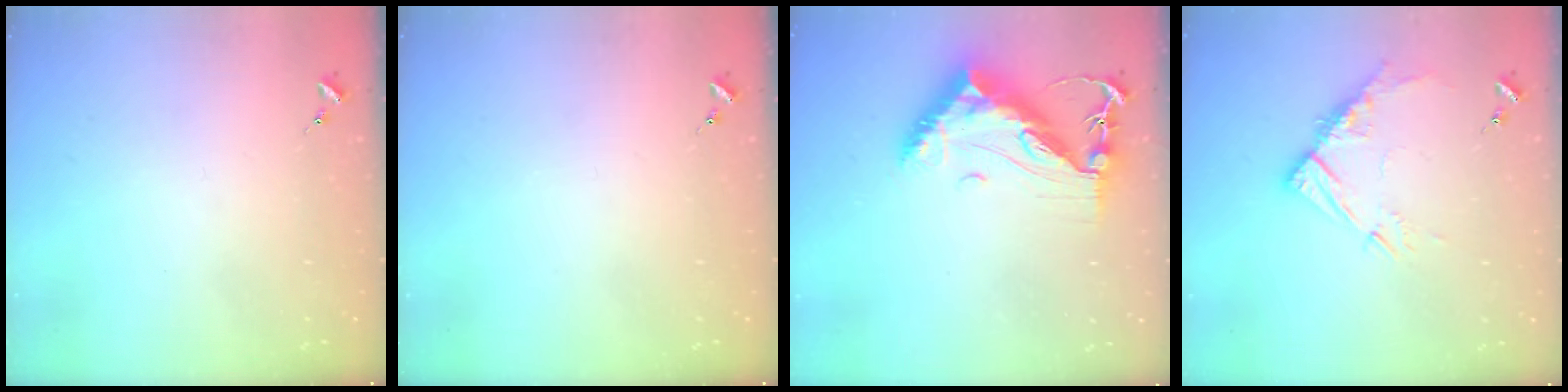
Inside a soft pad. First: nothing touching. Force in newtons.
{"total": 0.0}
{"total": 13.5, "press": 13.4, "slide": 1.3}
{"total": 10.7, "press": 10.7, "slide": 0.9}